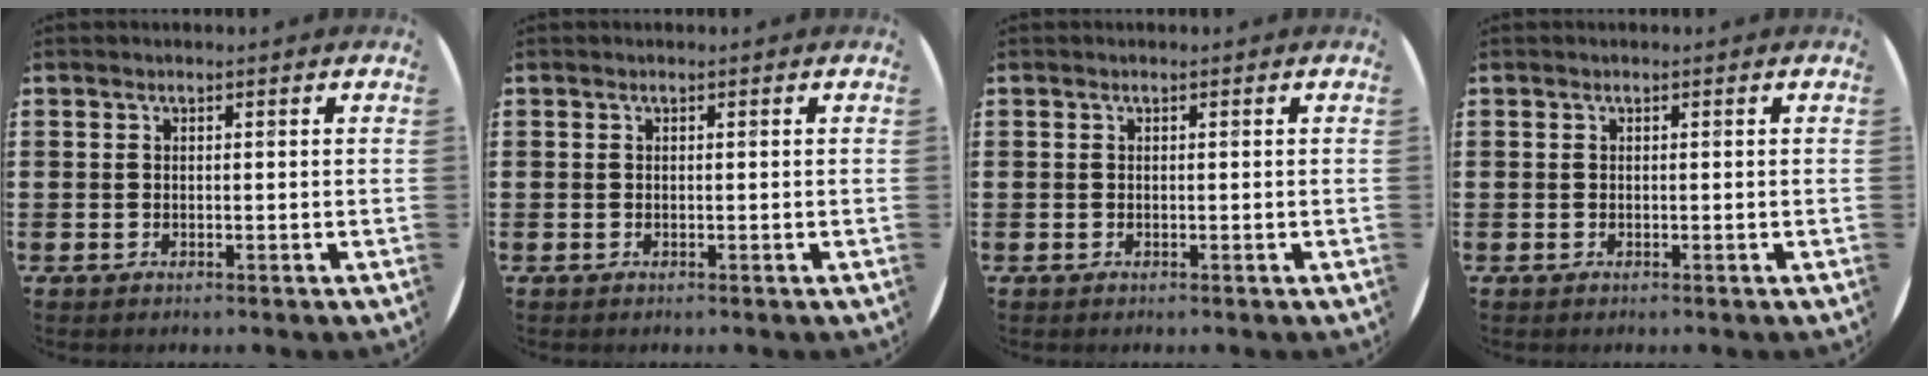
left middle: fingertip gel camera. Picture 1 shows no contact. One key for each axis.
{"total": 0.0}
{"total": 0.0}
{"total": 0.0}